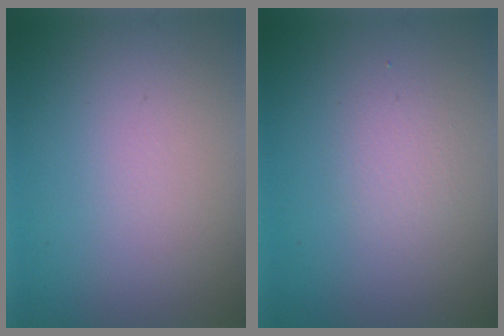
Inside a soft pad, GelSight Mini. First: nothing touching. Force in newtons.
{"total": 1.3, "press": 1.2, "slide": 0.1}